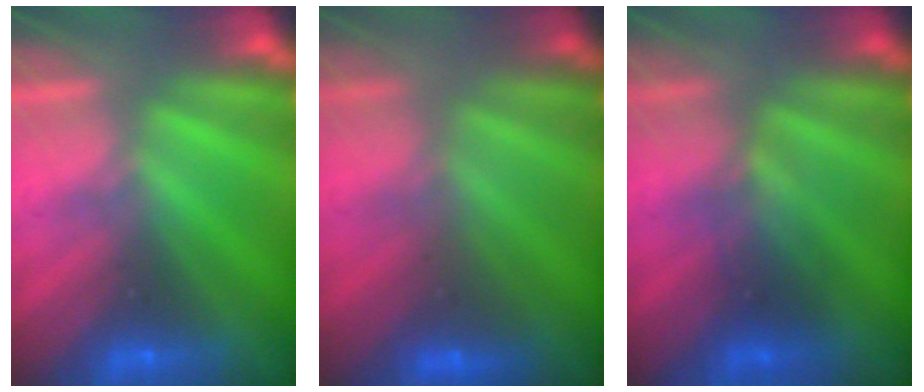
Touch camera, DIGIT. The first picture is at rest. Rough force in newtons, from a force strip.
{"total": 2.4}
{"total": 3.3}